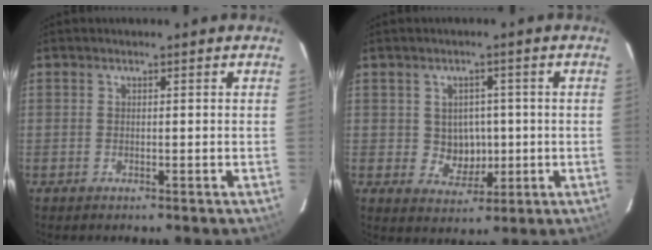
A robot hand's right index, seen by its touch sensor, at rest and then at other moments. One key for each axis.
{"total": 5.3, "fx": 0.1, "fy": 5.0, "fz": 1.9, "tx": -0.035, "ty": 0.007, "tz": 0.014}